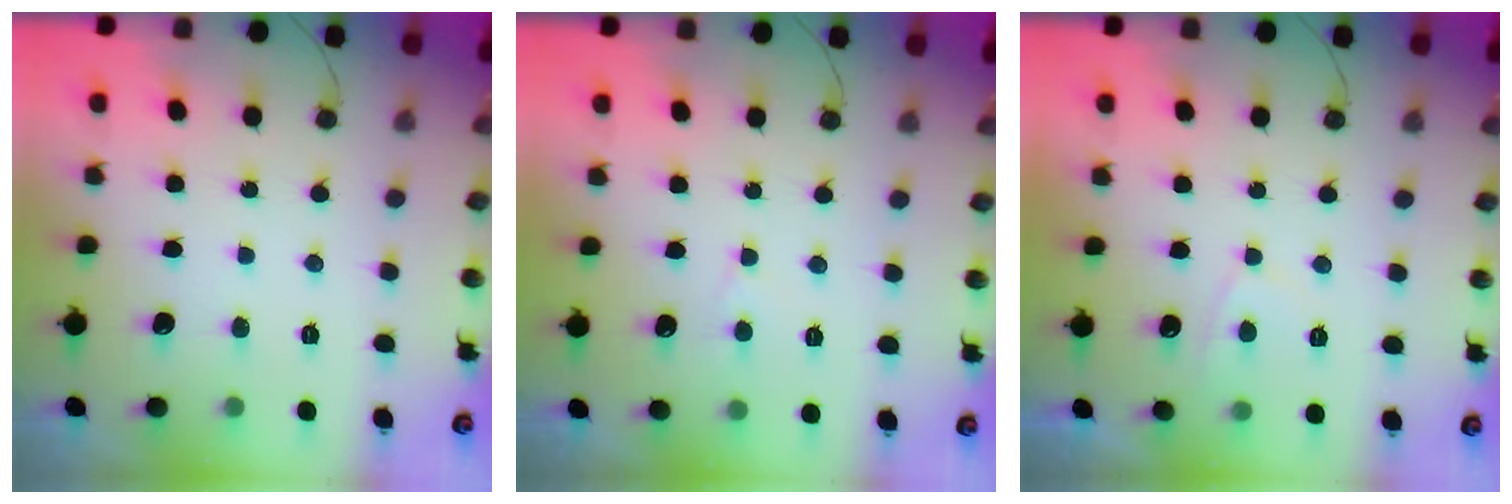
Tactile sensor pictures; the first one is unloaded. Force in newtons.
{"total": 2.7, "press": 2.7, "slide": 0.3}
{"total": 2.0, "press": 1.9, "slide": 0.6}